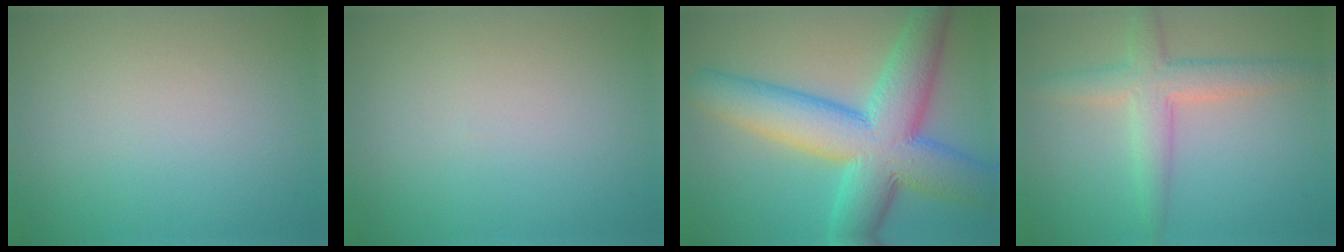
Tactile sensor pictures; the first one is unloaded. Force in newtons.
{"total": 0.0}
{"total": 12.0, "press": 12.0, "slide": 0.2}
{"total": 4.3, "press": 4.3, "slide": 0.1}